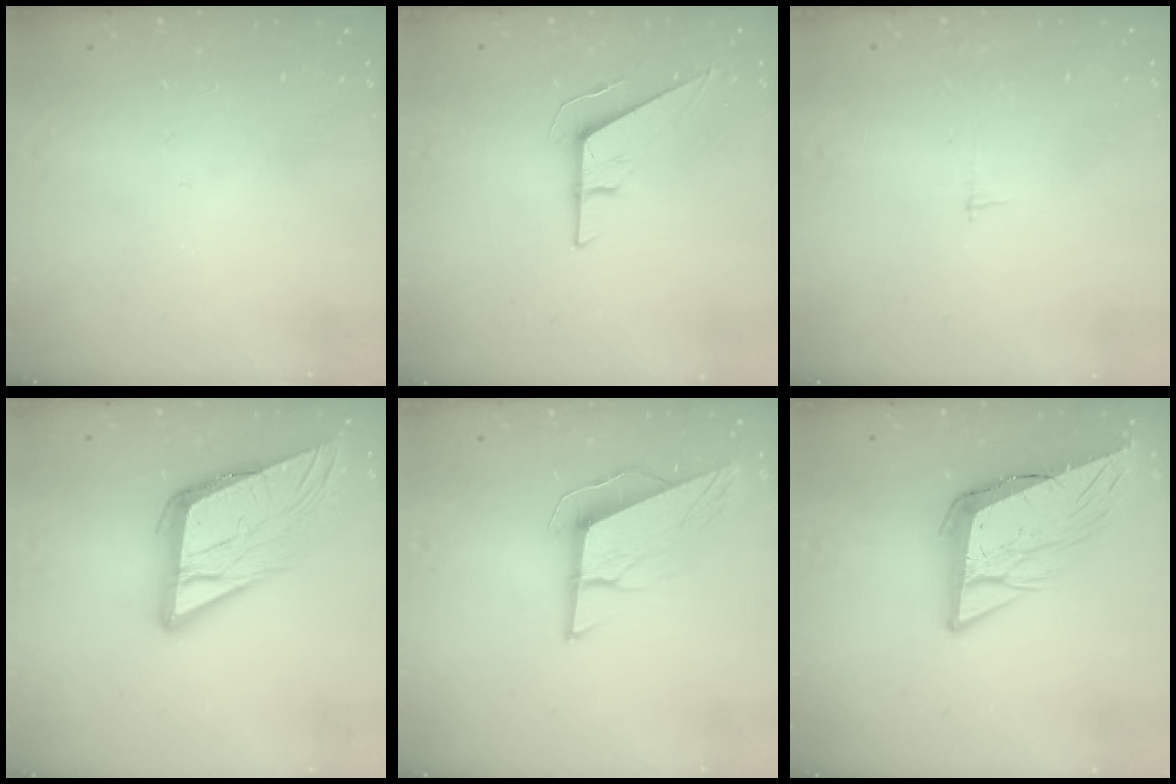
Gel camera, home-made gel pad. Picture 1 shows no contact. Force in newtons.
{"total": 9.2, "press": 9.1, "slide": 0.9}
{"total": 2.3, "press": 2.3, "slide": 0.2}
{"total": 15.2, "press": 15.0, "slide": 2.6}
{"total": 9.7, "press": 9.5, "slide": 1.9}
{"total": 12.3, "press": 11.7, "slide": 3.6}